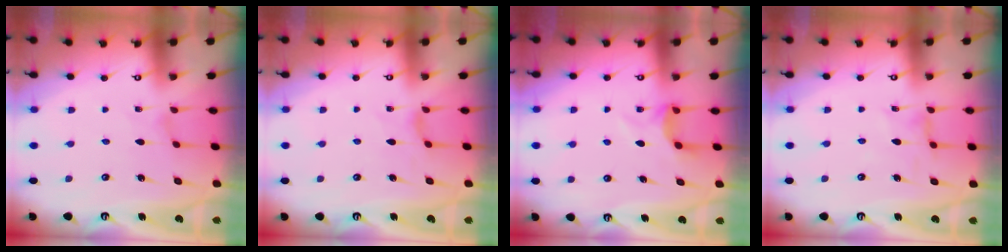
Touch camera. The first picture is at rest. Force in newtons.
{"total": 2.3, "press": 2.3, "slide": 0.4}
{"total": 5.3, "press": 5.2, "slide": 1.0}
{"total": 1.2, "press": 1.2, "slide": 0.3}